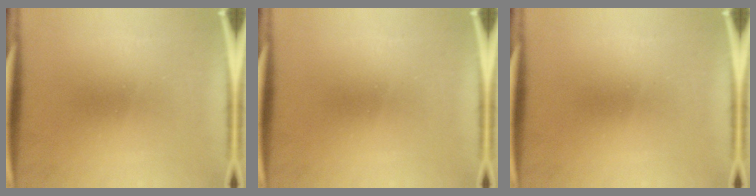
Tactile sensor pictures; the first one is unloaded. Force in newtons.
{"total": 0.0}
{"total": 0.0}